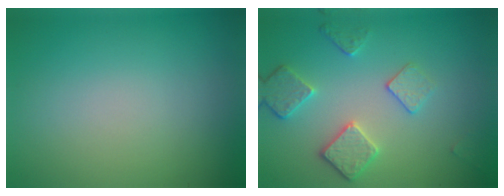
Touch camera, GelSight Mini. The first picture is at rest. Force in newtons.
{"total": 3.5, "press": 3.1, "slide": 1.7}